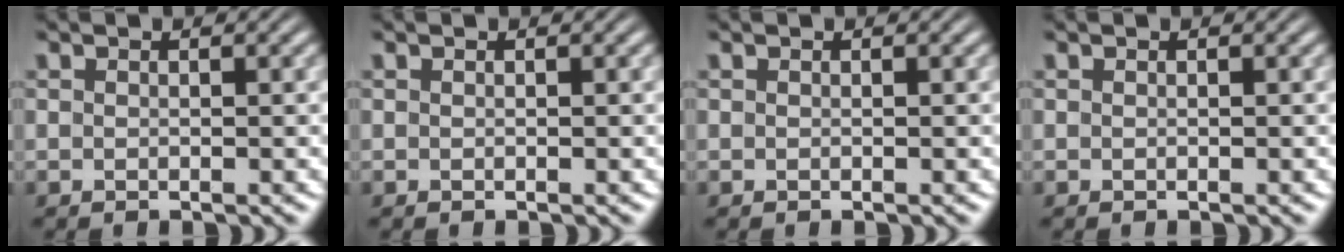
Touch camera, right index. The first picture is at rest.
{"total": 0.0}
{"total": 0.0}
{"total": 0.0}